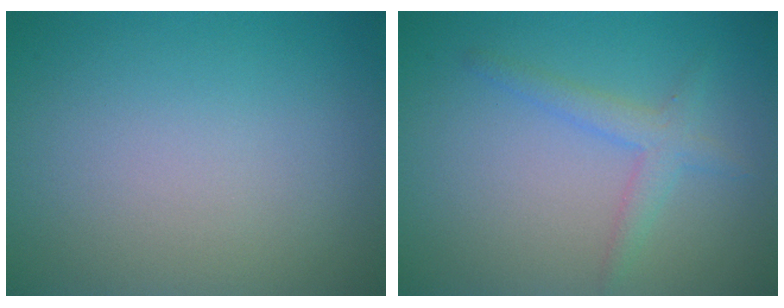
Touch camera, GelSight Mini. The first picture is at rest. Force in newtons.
{"total": 2.1, "press": 2.1, "slide": 0.1}